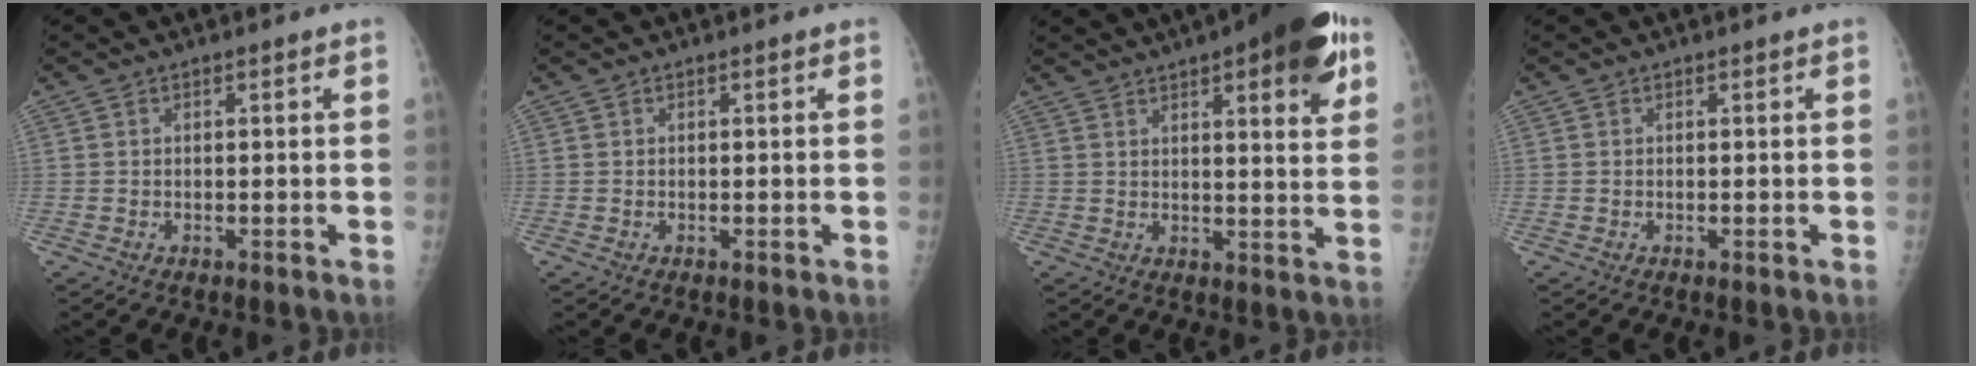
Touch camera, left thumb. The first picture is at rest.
{"total": 0.0}
{"total": 17.5, "force": [8.9, 4.9, 14.3], "torque": [-0.170, -0.021, 0.113]}
{"total": 0.0}